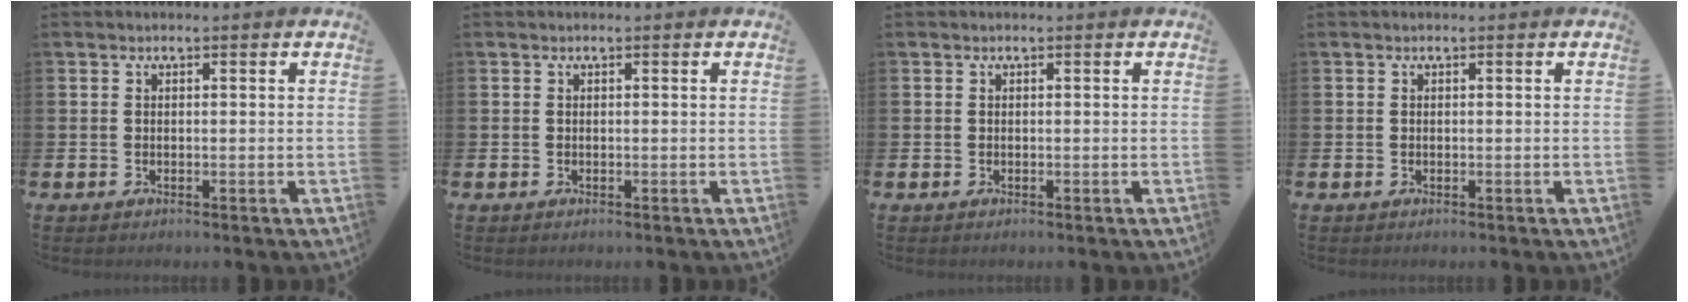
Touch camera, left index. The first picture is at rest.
{"total": 0.0}
{"total": 0.0}
{"total": 0.0}